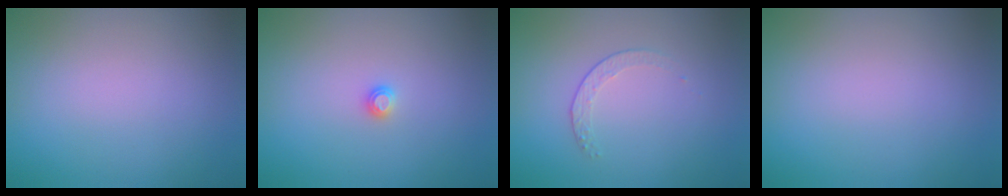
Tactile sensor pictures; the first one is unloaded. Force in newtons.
{"total": 0.8, "press": 0.8, "slide": 0.1}
{"total": 1.4, "press": 0.7, "slide": 1.2}
{"total": 0.0}